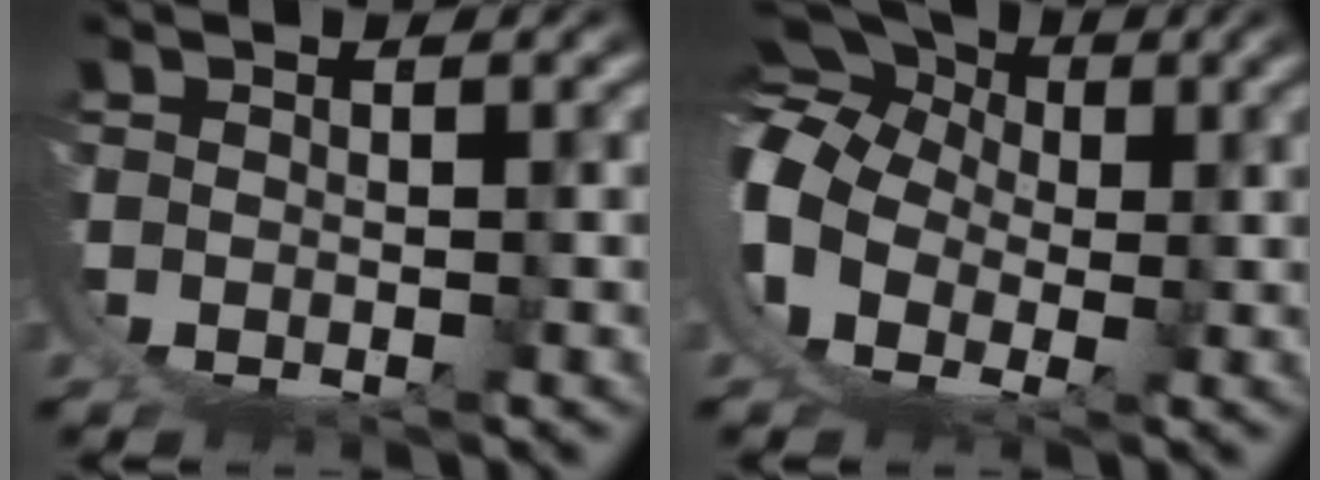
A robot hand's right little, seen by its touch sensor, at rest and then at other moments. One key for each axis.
{"total": 12.4, "fx": 2.0, "fy": 10.7, "fz": 5.9, "tx": -0.152, "ty": -0.027, "tz": 0.023}